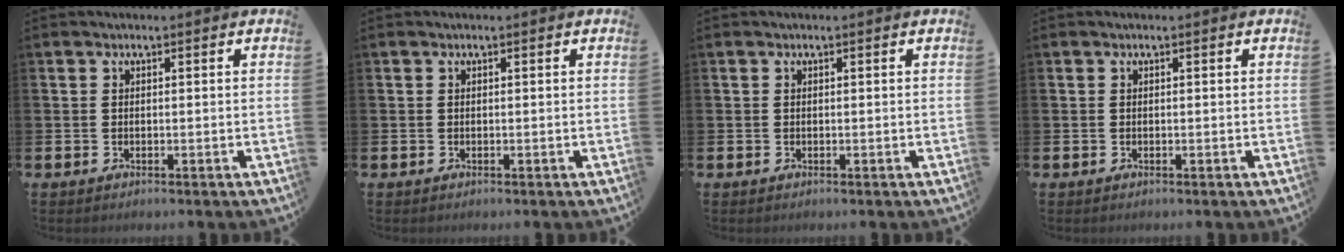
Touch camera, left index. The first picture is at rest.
{"total": 0.0}
{"total": 0.0}
{"total": 0.0}